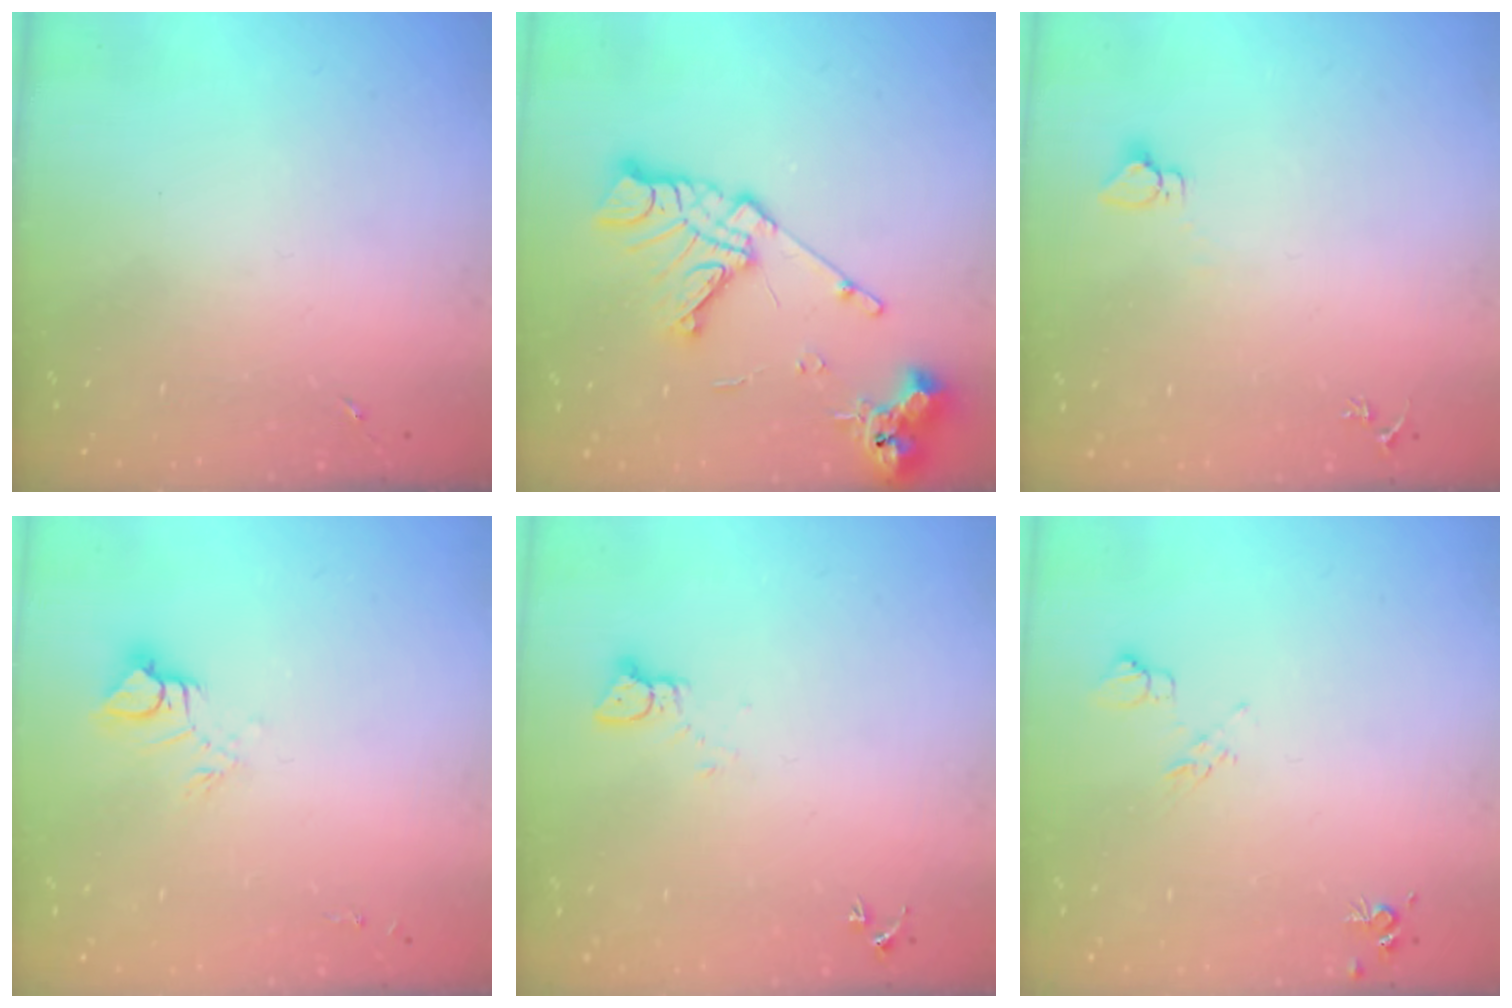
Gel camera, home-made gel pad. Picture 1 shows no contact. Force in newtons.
{"total": 15.5, "press": 15.4, "slide": 1.9}
{"total": 2.9, "press": 2.9, "slide": 0.1}
{"total": 6.3, "press": 6.3, "slide": 0.5}
{"total": 2.4, "press": 2.4, "slide": 0.2}
{"total": 6.4, "press": 6.3, "slide": 1.1}